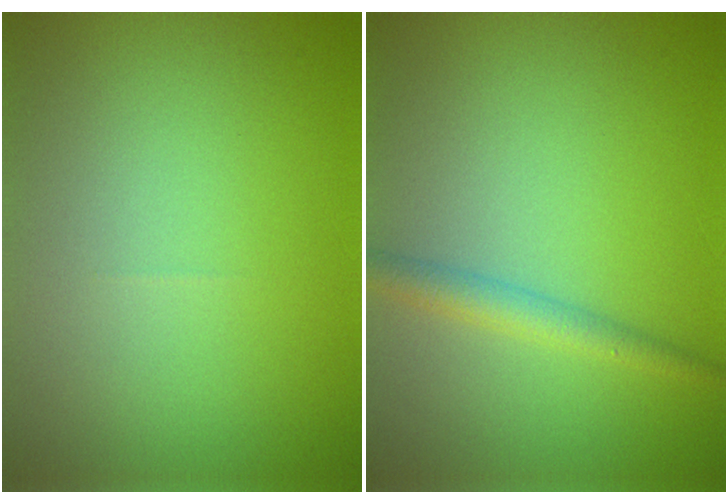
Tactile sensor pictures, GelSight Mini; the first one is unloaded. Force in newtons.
{"total": 2.3, "press": 2.3, "slide": 0.1}